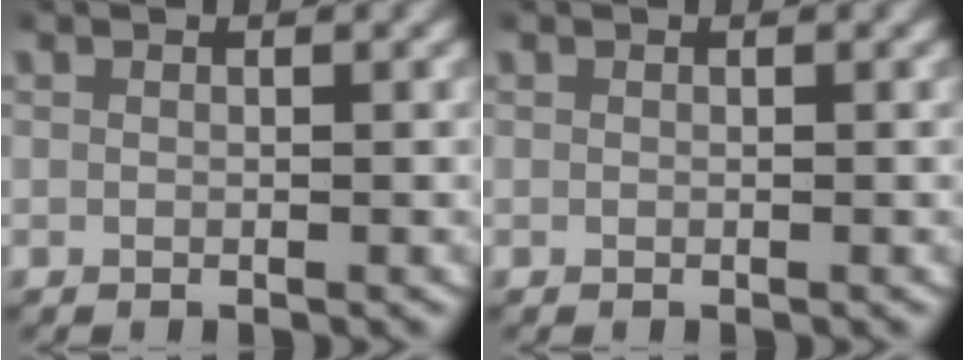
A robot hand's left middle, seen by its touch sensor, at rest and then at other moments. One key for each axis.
{"total": 0.0}